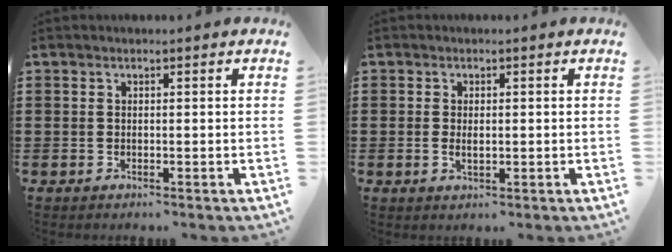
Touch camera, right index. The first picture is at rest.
{"total": 1.6, "force": [0.0, 0.8, 1.4], "torque": [-0.028, 0.004, -0.001]}